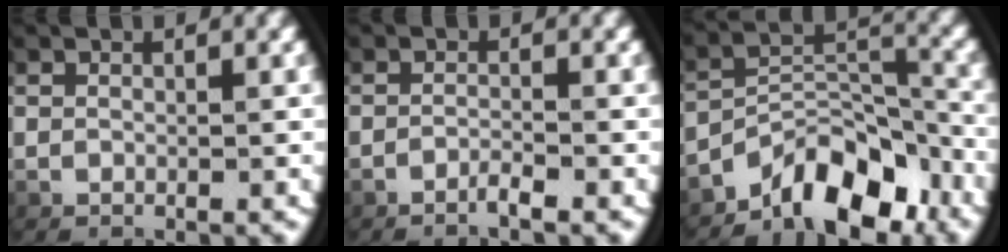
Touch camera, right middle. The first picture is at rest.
{"total": 1.5, "force": [-1.3, 0.1, 0.7], "torque": [-0.020, 0.002, -0.026]}
{"total": 6.9, "force": [-4.9, 2.7, 4.1], "torque": [-0.044, 0.005, -0.081]}